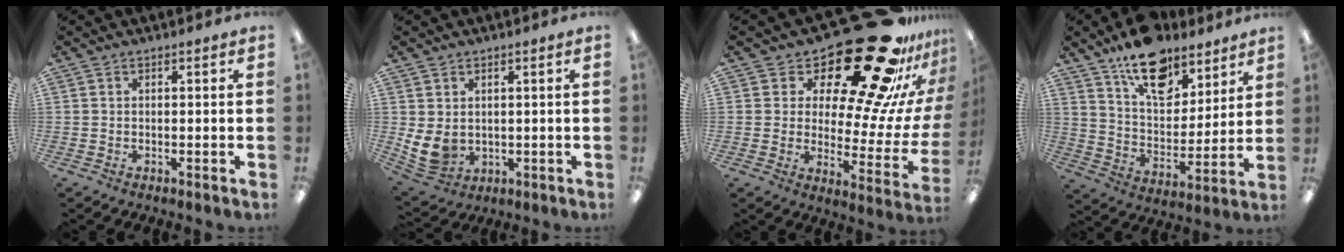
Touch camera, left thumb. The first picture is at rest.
{"total": 6.2, "force": [1.0, 5.0, 3.6], "torque": [-0.086, -0.009, 0.022]}
{"total": 28.8, "force": [19.6, 10.2, 18.4], "torque": [-0.229, -0.159, 0.333]}
{"total": 17.0, "force": [12.3, 8.7, 7.9], "torque": [-0.125, -0.074, 0.219]}